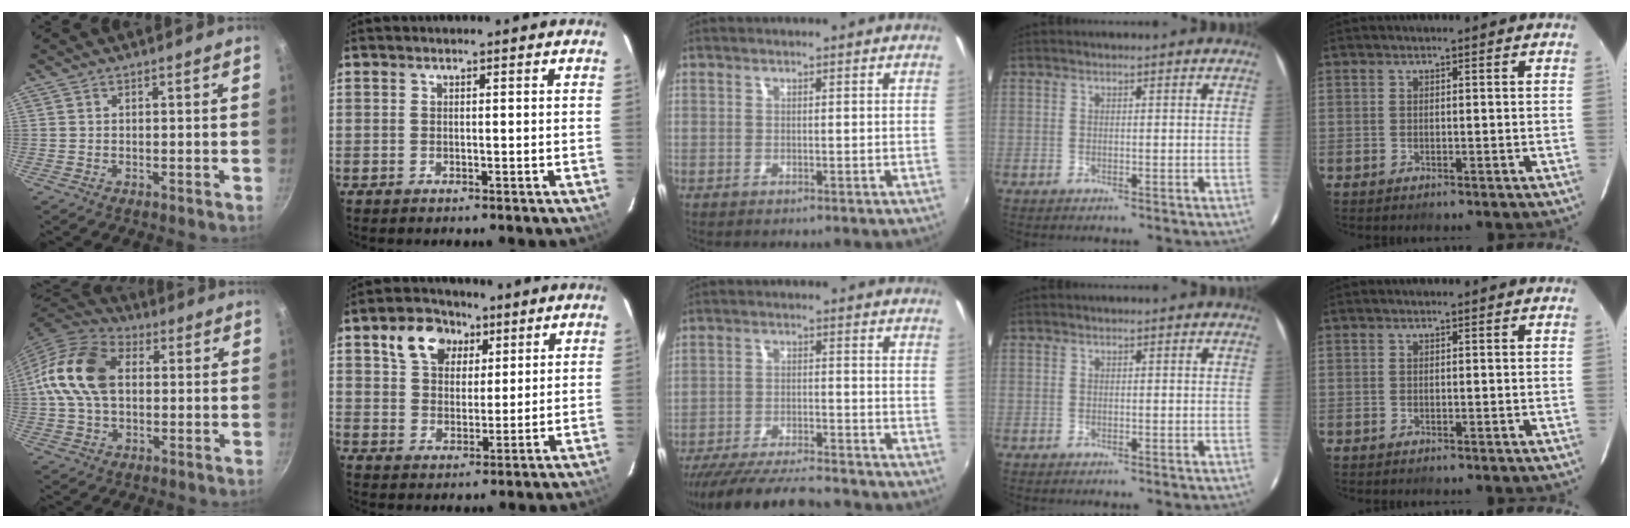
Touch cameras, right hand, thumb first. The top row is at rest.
{"thumb": {"total": 15.0, "force": [1.4, 10.1, 10.9], "torque": [-0.193, 0.027, 0.008]}, "index": {"total": 9.6, "force": [4.9, 6.7, 4.8], "torque": [-0.099, 0.030, 0.087]}, "middle": {"total": 17.8, "force": [-15.8, 3.1, 7.6], "torque": [-0.156, -0.022, -0.244]}}